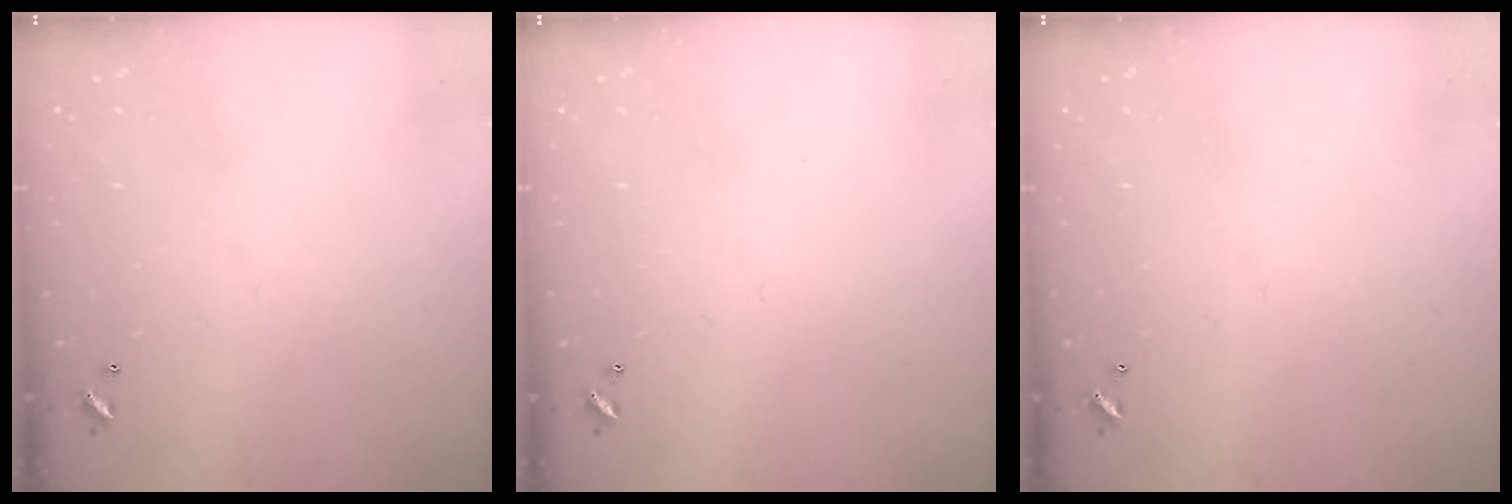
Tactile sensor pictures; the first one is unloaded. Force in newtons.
{"total": 0.0}
{"total": 0.0}